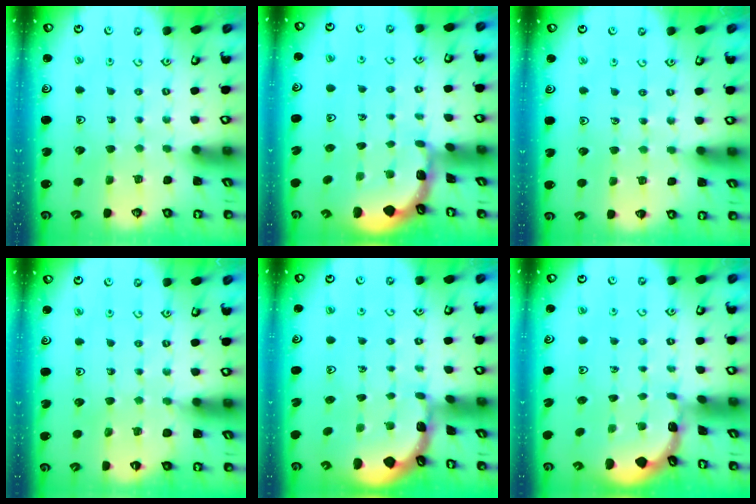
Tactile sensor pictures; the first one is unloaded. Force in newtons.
{"total": 1.5, "press": 1.5, "slide": 0.2}
{"total": 3.5, "press": 3.4, "slide": 0.8}
{"total": 3.9, "press": 3.8, "slide": 0.5}
{"total": 1.0, "press": 0.9, "slide": 0.2}
{"total": 0.5, "press": 0.5, "slide": 0.2}